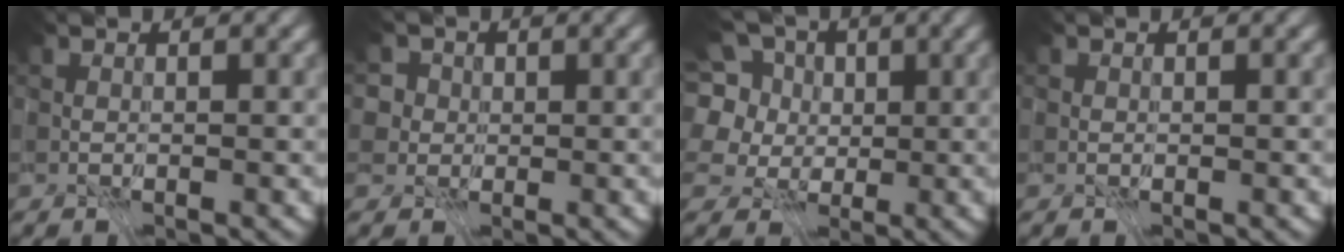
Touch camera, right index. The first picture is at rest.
{"total": 5.6, "force": [3.1, 4.0, 2.6], "torque": [-0.038, 0.009, 0.024]}
{"total": 5.9, "force": [2.1, 4.3, 3.4], "torque": [-0.083, 0.017, 0.019]}
{"total": 0.8, "force": [0.4, 0.6, 0.4], "torque": [-0.005, 0.004, 0.002]}